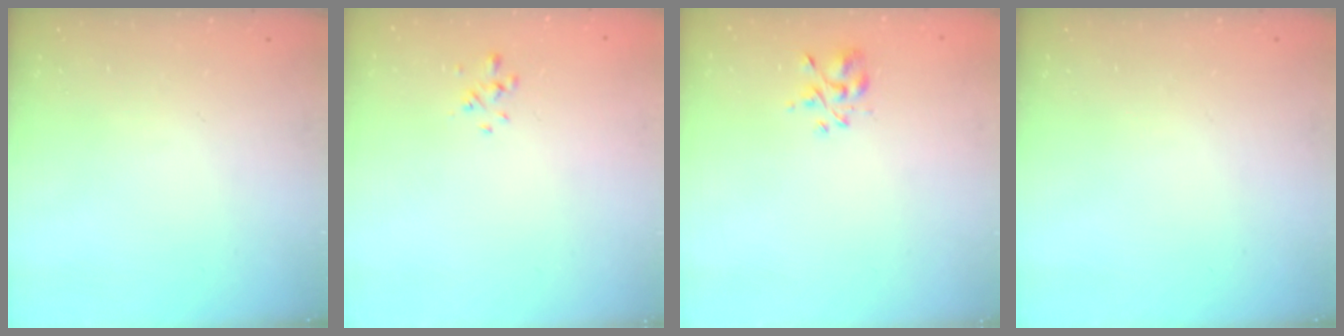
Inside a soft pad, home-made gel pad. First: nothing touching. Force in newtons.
{"total": 0.8, "press": 0.6, "slide": 0.4}
{"total": 2.8, "press": 2.6, "slide": 1.0}
{"total": 0.0}